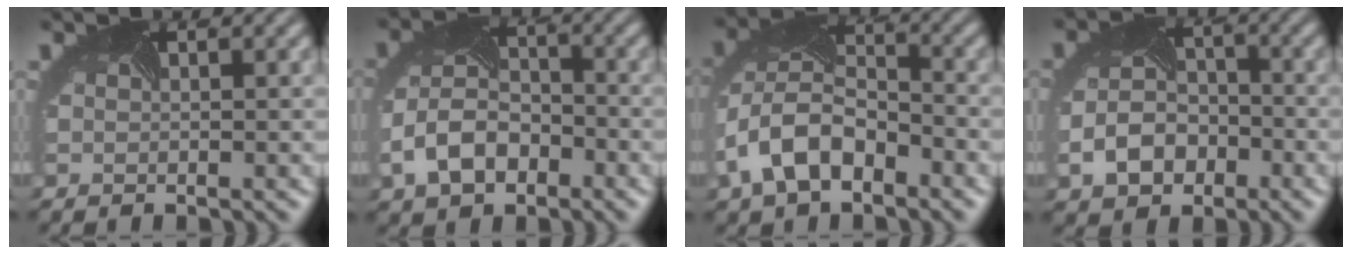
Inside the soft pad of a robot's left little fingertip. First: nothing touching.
{"total": 5.2, "force": [-2.3, 3.7, 2.9], "torque": [-0.071, 0.005, -0.050]}
{"total": 7.1, "force": [-2.9, 4.6, 4.6], "torque": [-0.105, 0.003, -0.063]}
{"total": 4.0, "force": [-1.8, 3.1, 1.7], "torque": [-0.043, -0.003, -0.035]}